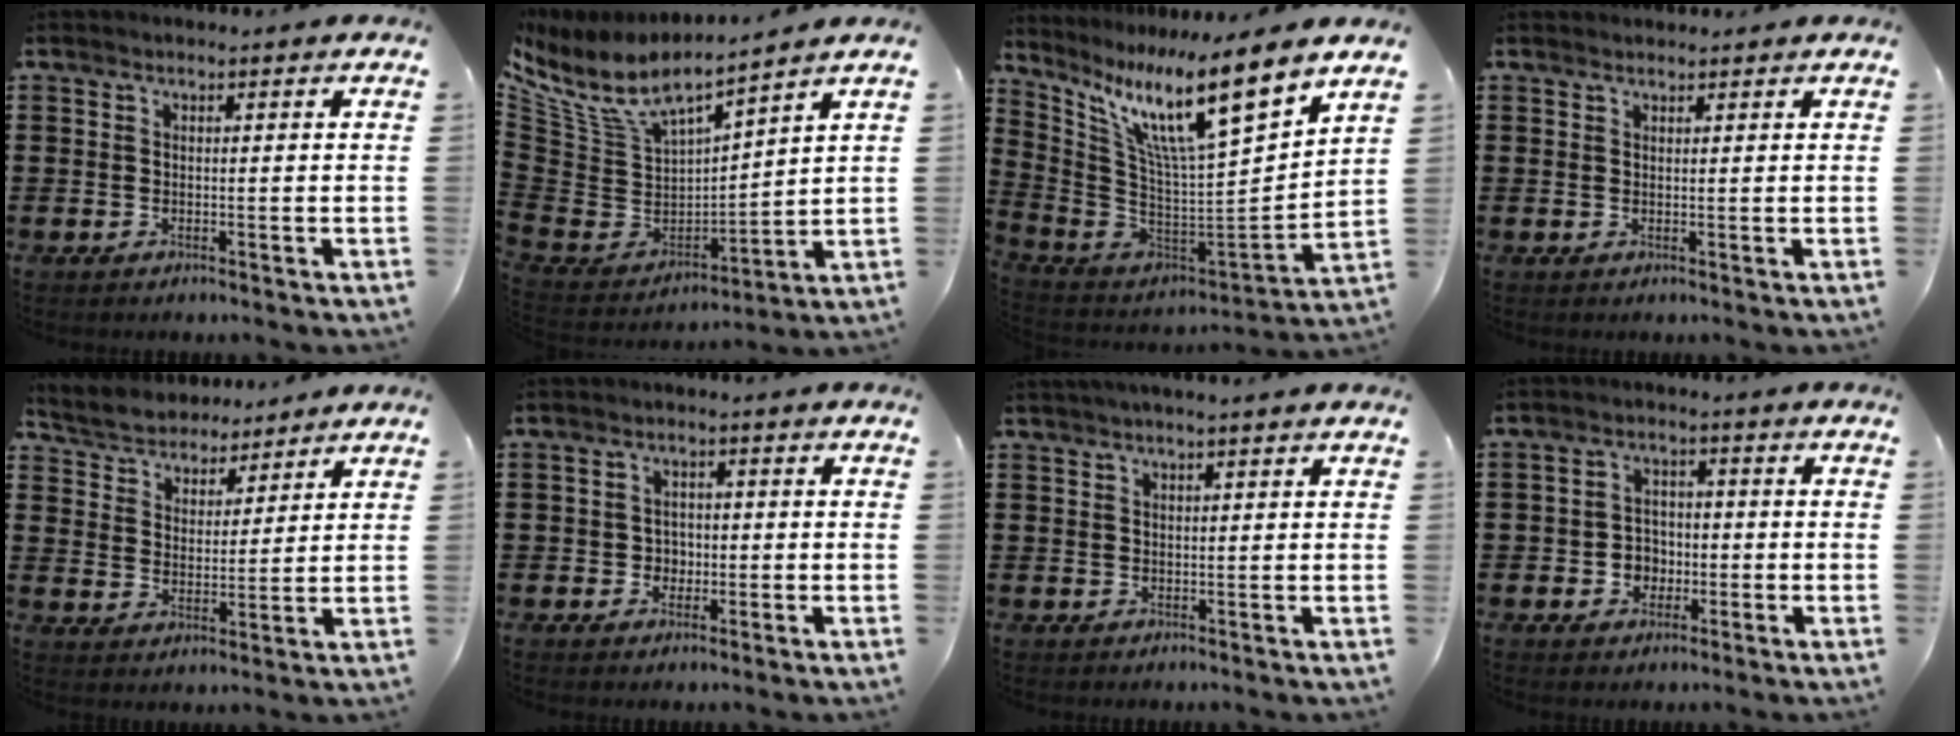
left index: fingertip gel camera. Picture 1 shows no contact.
{"total": 7.4, "force": [6.0, 2.1, 3.9], "torque": [-0.112, -0.047, 0.100]}
{"total": 14.1, "force": [9.5, 1.0, 10.5], "torque": [-0.214, -0.065, 0.149]}
{"total": 0.9, "force": [0.9, 0.2, 0.0], "torque": [-0.002, 0.000, 0.018]}
{"total": 4.4, "force": [4.3, 1.1, -0.4], "torque": [-0.019, -0.024, 0.074]}
{"total": 2.3, "force": [-0.6, 2.1, 0.8], "torque": [-0.023, 0.005, -0.015]}
{"total": 1.6, "force": [1.3, -0.3, 0.9], "torque": [-0.017, -0.001, 0.024]}
{"total": 3.5, "force": [-1.4, 3.0, 1.2], "torque": [-0.033, 0.006, -0.032]}